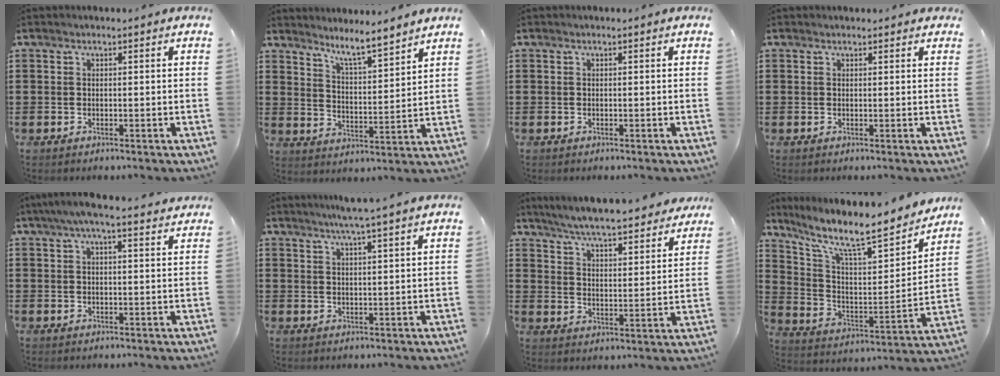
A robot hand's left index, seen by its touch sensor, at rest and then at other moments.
{"total": 6.1, "force": [5.6, -0.2, 2.5], "torque": [-0.061, -0.034, 0.094]}
{"total": 0.0}
{"total": 0.8, "force": [0.7, 0.4, 0.1], "torque": [-0.005, 0.002, 0.015]}
{"total": 4.7, "force": [3.5, 0.5, 3.0], "torque": [-0.066, -0.002, 0.063]}
{"total": 4.1, "force": [3.3, -0.9, 2.1], "torque": [-0.048, -0.010, 0.057]}
{"total": 6.3, "force": [6.1, 0.1, 1.6], "torque": [-0.058, -0.036, 0.106]}
{"total": 10.4, "force": [8.2, 2.2, 6.0], "torque": [-0.137, -0.060, 0.130]}